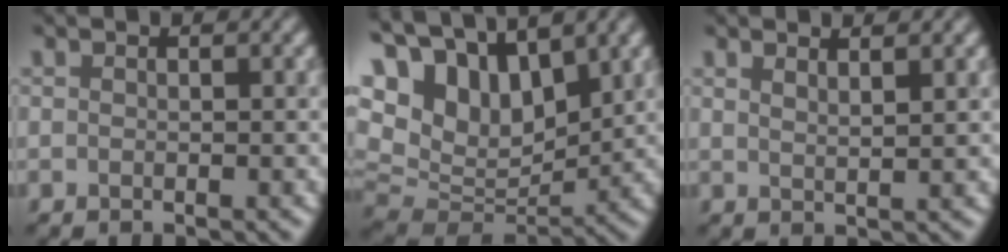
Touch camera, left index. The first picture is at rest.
{"total": 16.0, "force": [8.8, 8.7, 10.2], "torque": [-0.236, 0.057, 0.142]}
{"total": 2.0, "force": [1.5, 0.6, 1.3], "torque": [-0.004, 0.006, 0.014]}